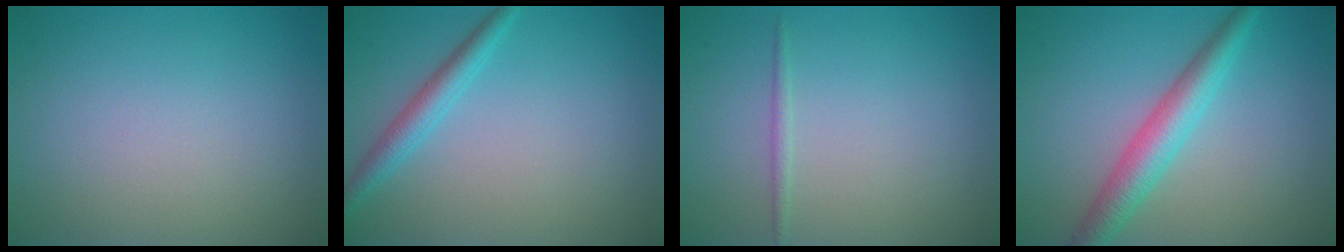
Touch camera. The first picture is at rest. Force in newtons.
{"total": 2.4, "press": 2.4, "slide": 0.1}
{"total": 0.7, "press": 0.7, "slide": 0.0}
{"total": 4.2, "press": 4.2, "slide": 0.1}